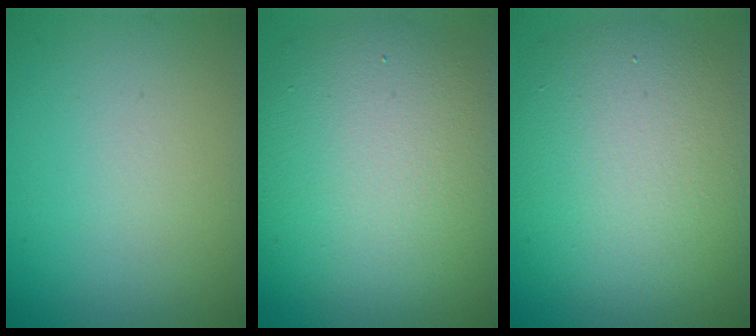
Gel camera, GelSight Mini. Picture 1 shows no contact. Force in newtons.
{"total": 11.6, "press": 11.6, "slide": 0.5}
{"total": 10.1, "press": 10.0, "slide": 1.1}